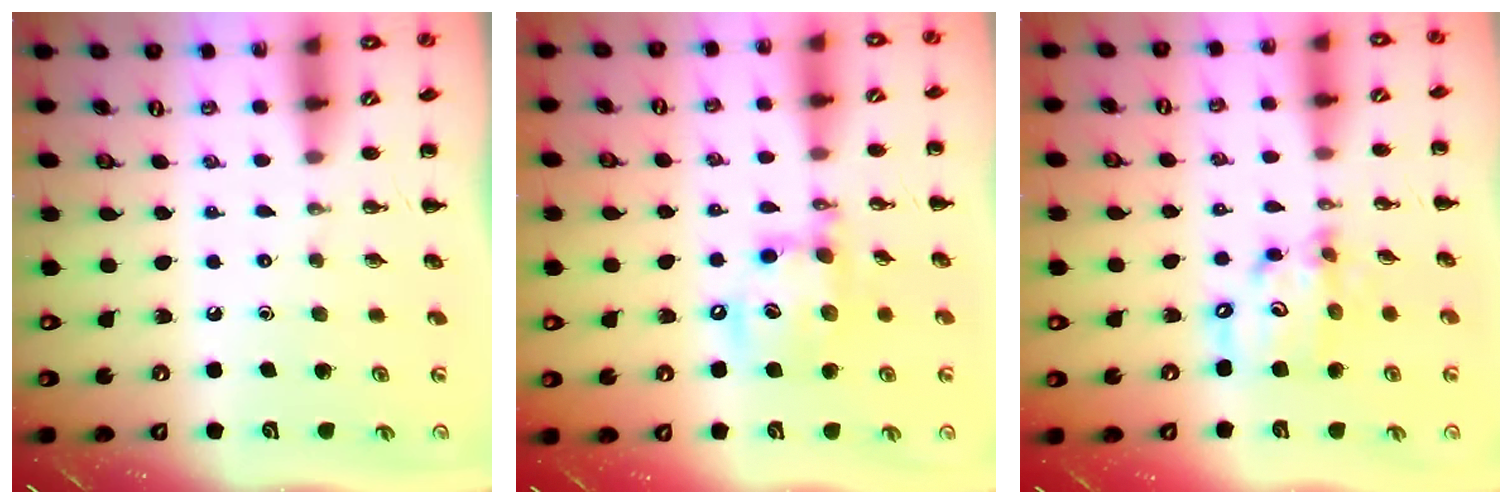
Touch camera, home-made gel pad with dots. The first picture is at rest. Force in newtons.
{"total": 14.6, "press": 14.4, "slide": 2.4}
{"total": 12.3, "press": 12.0, "slide": 2.8}